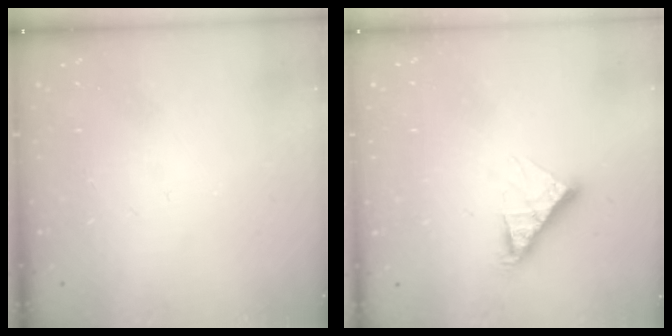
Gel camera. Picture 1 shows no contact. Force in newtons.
{"total": 8.3, "press": 8.3, "slide": 0.5}